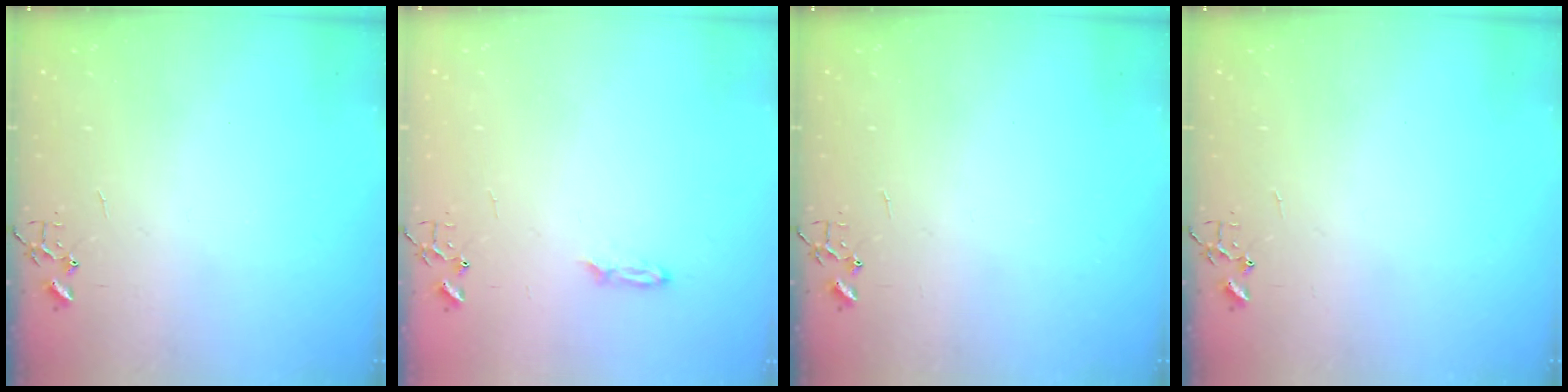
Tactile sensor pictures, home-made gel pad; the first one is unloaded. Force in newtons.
{"total": 3.2, "press": 3.2, "slide": 0.4}
{"total": 0.0}
{"total": 0.0}